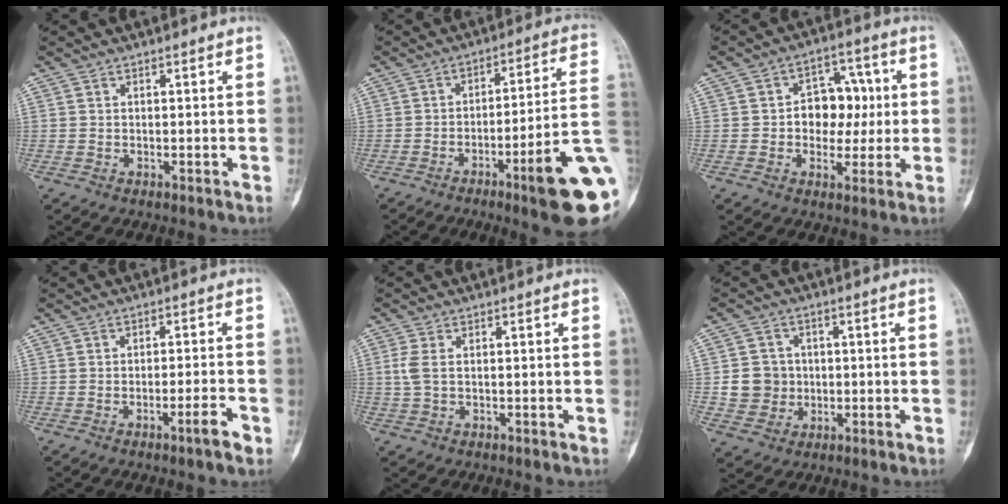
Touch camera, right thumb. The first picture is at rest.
{"total": 17.0, "force": [-6.4, 1.8, 15.6], "torque": [-0.166, 0.032, -0.090]}
{"total": 9.9, "force": [0.4, 7.3, 6.6], "torque": [-0.040, 0.021, 0.003]}
{"total": 3.8, "force": [-2.2, 0.3, 3.1], "torque": [-0.051, 0.013, -0.035]}
{"total": 2.7, "force": [0.3, 1.4, 2.3], "torque": [-0.071, 0.002, 0.007]}
{"total": 6.6, "force": [-0.3, 6.3, 1.9], "torque": [-0.010, 0.007, -0.002]}